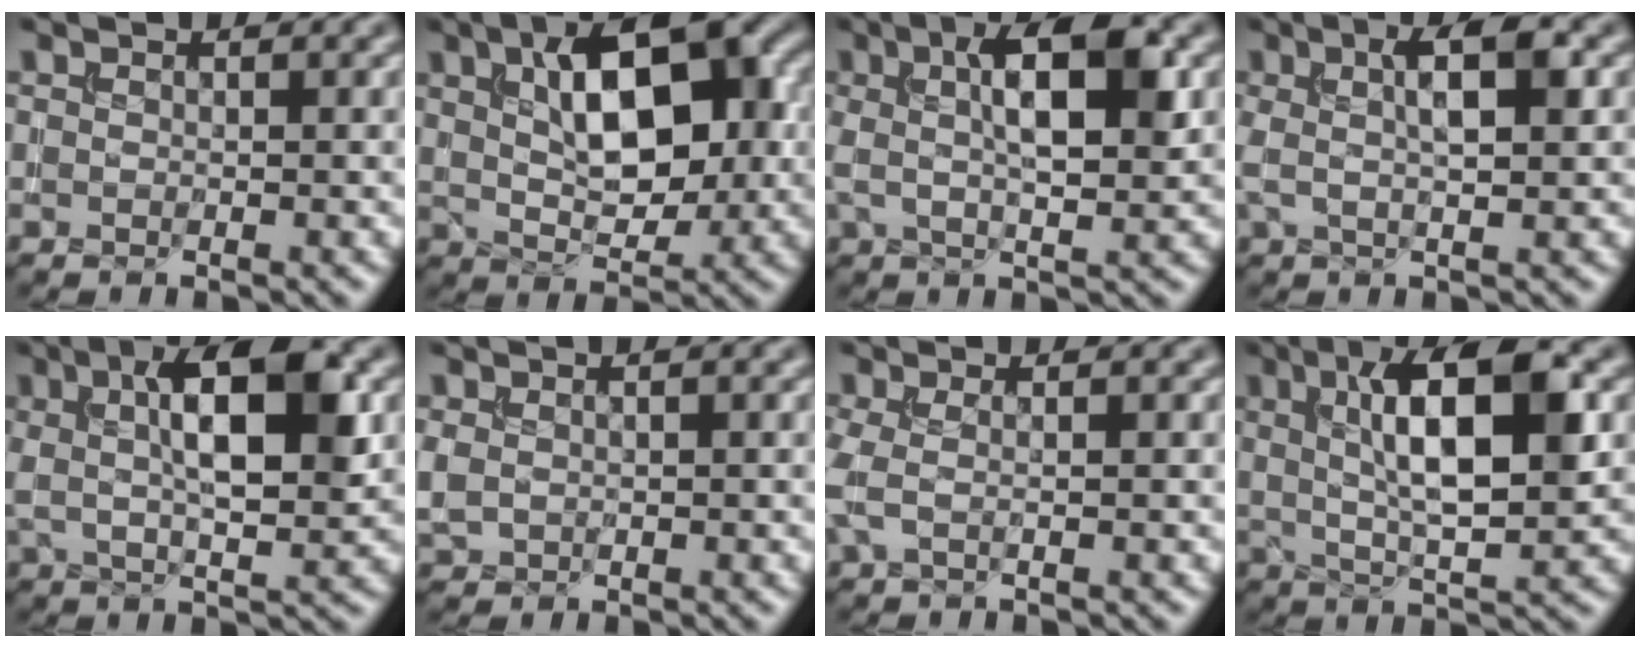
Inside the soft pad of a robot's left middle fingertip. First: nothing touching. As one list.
[{"total": 9.0, "force": [2.3, 4.4, 7.5], "torque": [-0.113, 0.014, 0.034]}, {"total": 7.2, "force": [1.6, 2.3, 6.7], "torque": [-0.107, 0.010, 0.023]}, {"total": 4.7, "force": [1.0, 1.3, 4.4], "torque": [-0.077, 0.010, 0.014]}, {"total": 8.5, "force": [2.1, 2.7, 7.8], "torque": [-0.123, 0.010, 0.029]}, {"total": 1.6, "force": [0.3, 1.2, 1.0], "torque": [-0.027, -0.001, 0.012]}, {"total": 2.1, "force": [0.1, 0.8, 1.9], "torque": [-0.052, 0.002, -0.006]}, {"total": 9.4, "force": [2.1, 2.9, 8.7], "torque": [-0.135, 0.008, 0.032]}]